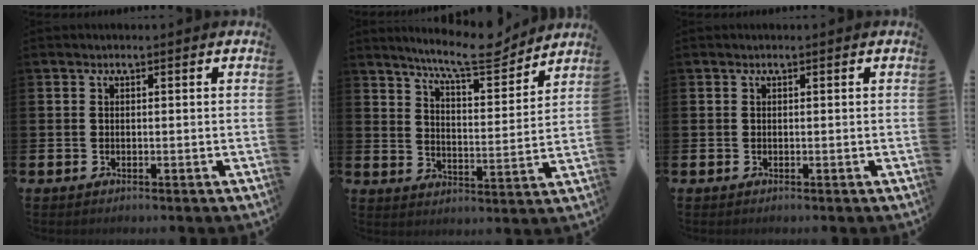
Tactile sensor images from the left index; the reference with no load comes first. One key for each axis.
{"total": 9.6, "fx": 8.7, "fy": 1.4, "fz": 4.0, "tx": -0.082, "ty": -0.048, "tz": 0.151}
{"total": 0.0}